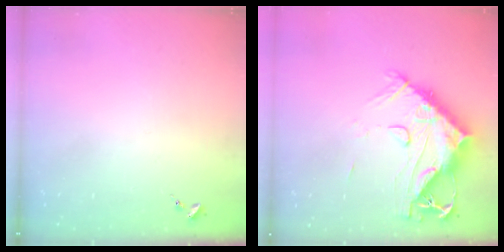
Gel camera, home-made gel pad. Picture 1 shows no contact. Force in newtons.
{"total": 18.5, "press": 18.4, "slide": 1.9}